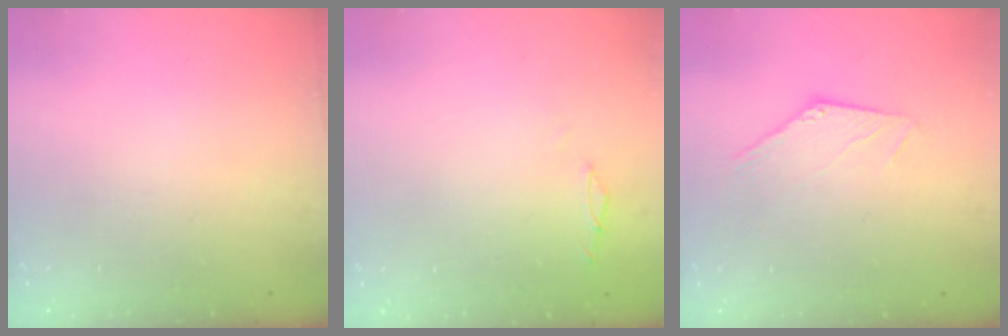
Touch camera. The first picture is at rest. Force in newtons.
{"total": 0.0}
{"total": 0.0}